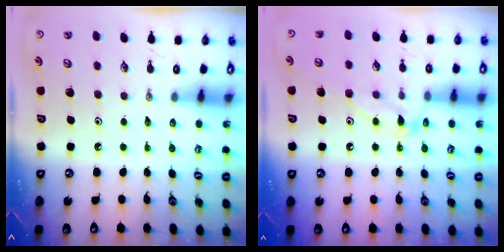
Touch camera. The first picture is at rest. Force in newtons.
{"total": 13.0, "press": 13.0, "slide": 1.0}